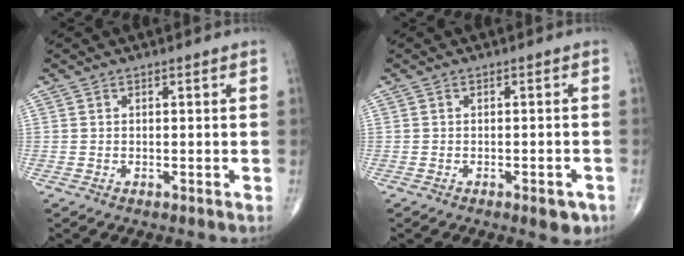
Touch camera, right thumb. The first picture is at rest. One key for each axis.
{"total": 3.4, "fx": -1.8, "fy": 1.4, "fz": 2.5, "tx": -0.022, "ty": 0.005, "tz": -0.019}